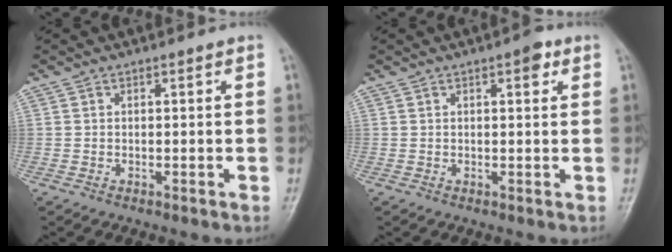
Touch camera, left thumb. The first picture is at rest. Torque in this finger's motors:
{"motor_torque": [0.49, 0.30, 0.39, -0.01, 0.00]}